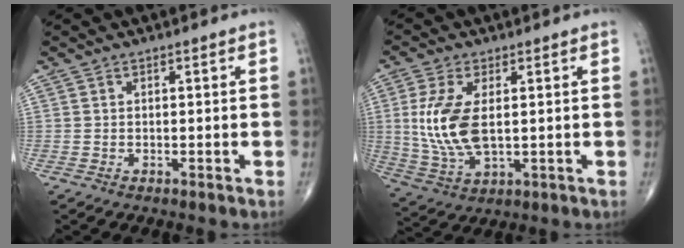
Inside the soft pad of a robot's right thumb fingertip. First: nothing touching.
{"total": 11.5, "force": [1.2, 5.7, 9.9], "torque": [-0.216, -0.009, 0.033]}